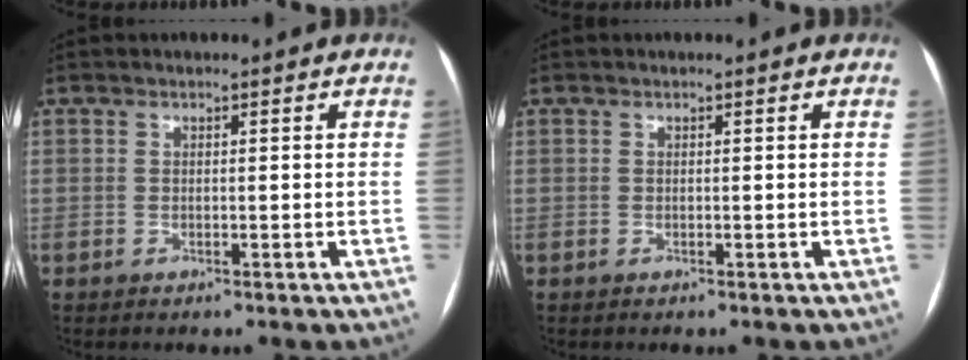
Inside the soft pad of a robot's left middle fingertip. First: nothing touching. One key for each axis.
{"total": 0.0}